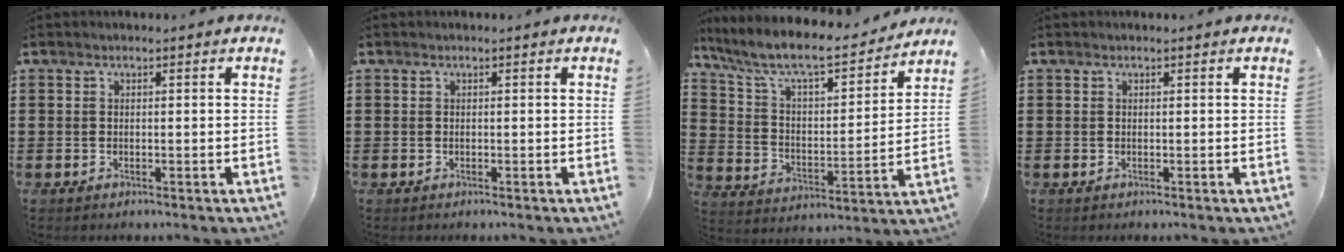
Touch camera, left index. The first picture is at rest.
{"total": 0.0}
{"total": 8.9, "force": [7.7, 1.2, 4.3], "torque": [-0.115, -0.049, 0.126]}
{"total": 0.0}